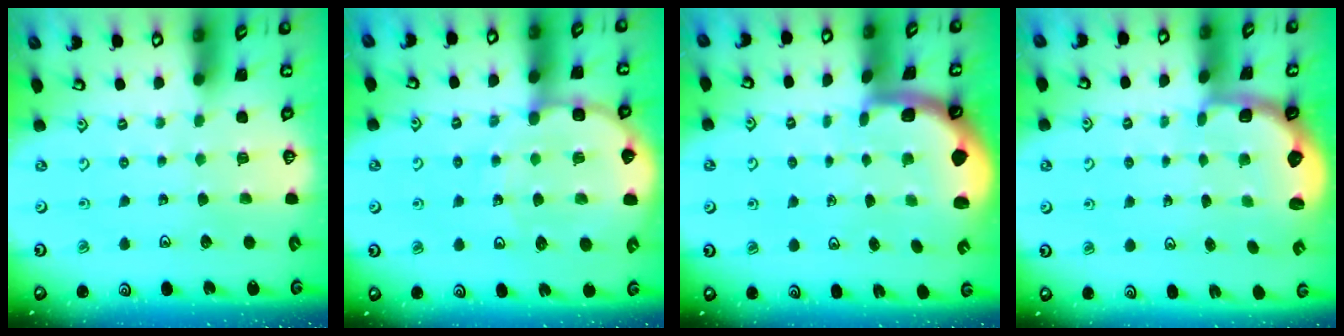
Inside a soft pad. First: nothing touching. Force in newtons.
{"total": 10.8, "press": 10.5, "slide": 2.4}
{"total": 1.6, "press": 1.6, "slide": 0.2}
{"total": 2.5, "press": 1.9, "slide": 1.7}